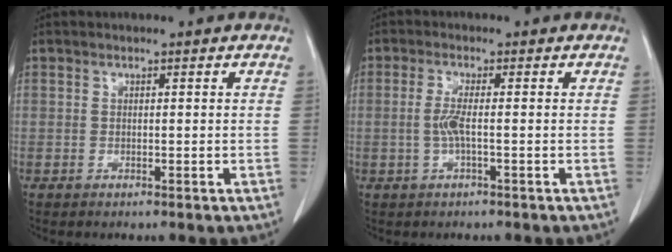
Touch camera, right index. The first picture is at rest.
{"total": 2.5, "force": [-0.4, 0.2, 2.4], "torque": [-0.055, 0.000, -0.010]}